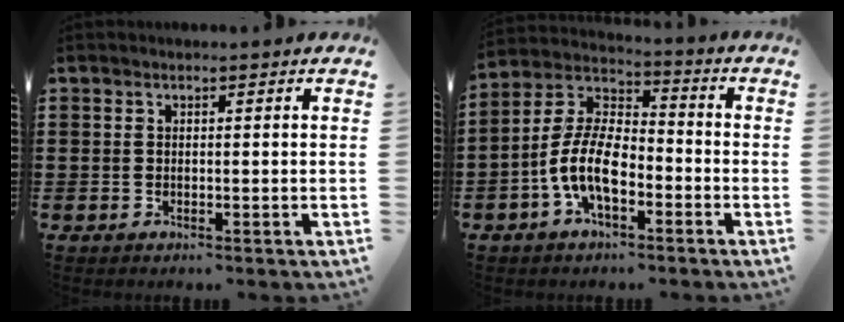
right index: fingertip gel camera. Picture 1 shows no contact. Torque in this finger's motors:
{"motor_torque": [2.14, 0.00, 0.73, 0.21]}